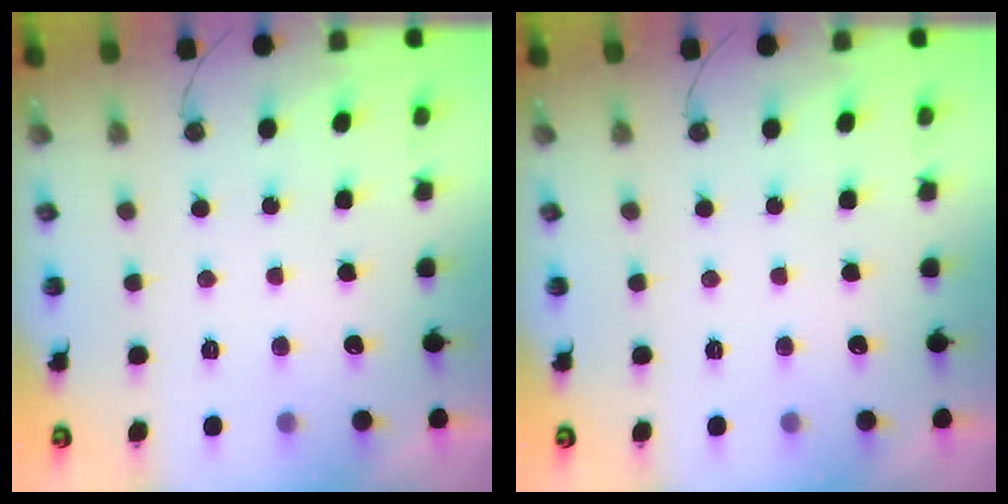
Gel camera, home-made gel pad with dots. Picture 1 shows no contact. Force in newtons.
{"total": 0.0}